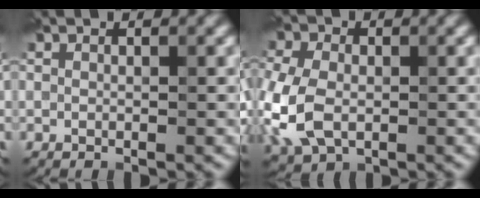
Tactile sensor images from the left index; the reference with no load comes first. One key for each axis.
{"total": 7.6, "fx": -1.4, "fy": 5.4, "fz": 5.1, "tx": -0.152, "ty": -0.013, "tz": -0.027}